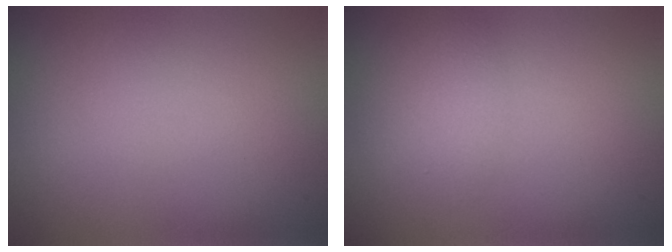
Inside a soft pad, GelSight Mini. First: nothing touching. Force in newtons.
{"total": 1.6, "press": 1.5, "slide": 0.2}